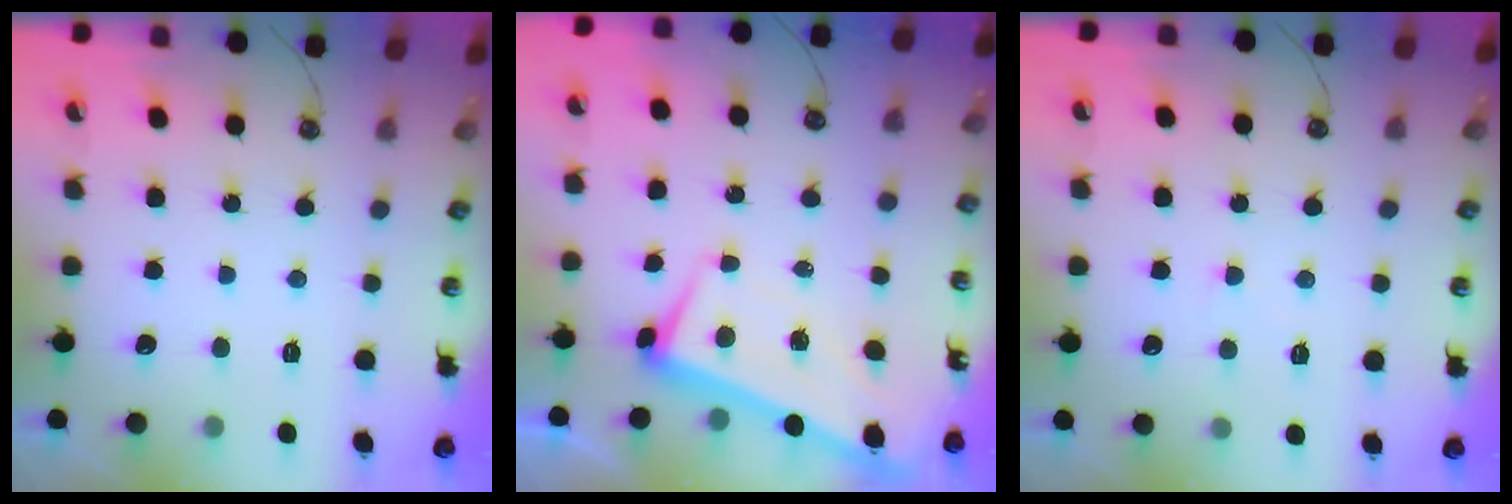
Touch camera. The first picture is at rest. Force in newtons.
{"total": 2.1, "press": 1.3, "slide": 1.6}
{"total": 1.9, "press": 1.8, "slide": 0.5}